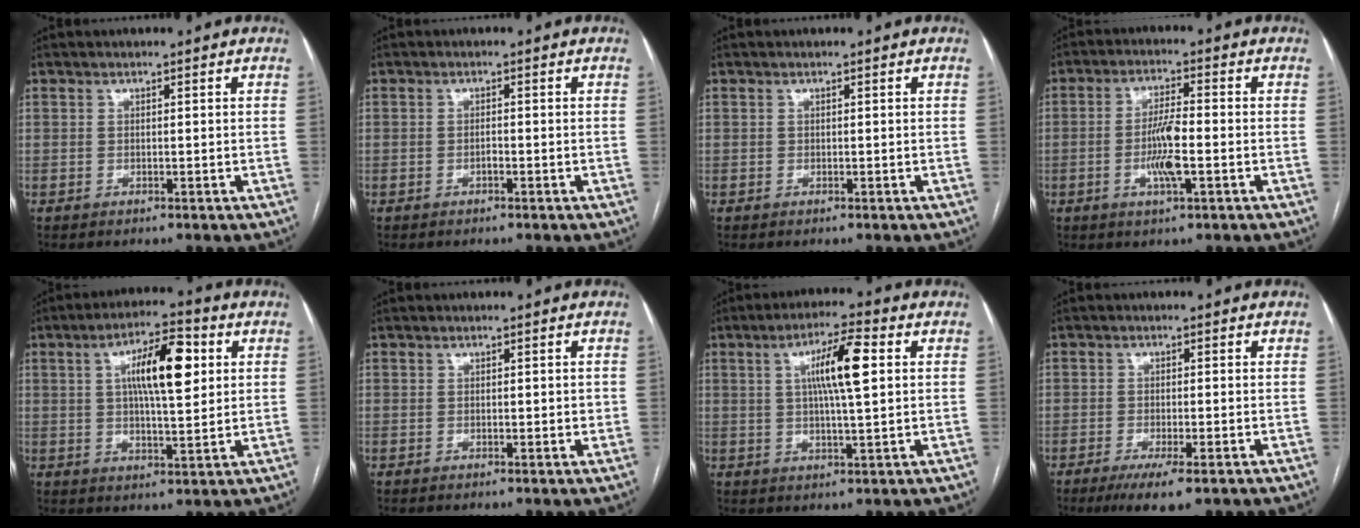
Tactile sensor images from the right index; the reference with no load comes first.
{"total": 0.8, "force": [-0.4, 0.3, 0.7], "torque": [-0.012, 0.001, -0.008]}
{"total": 0.0}
{"total": 6.4, "force": [-1.6, 0.7, 6.1], "torque": [-0.121, -0.003, -0.030]}
{"total": 10.8, "force": [2.8, 2.7, 10.1], "torque": [-0.174, 0.017, 0.045]}
{"total": 1.7, "force": [0.1, 1.0, 1.4], "torque": [-0.017, 0.002, 0.003]}
{"total": 8.7, "force": [2.0, 0.8, 8.4], "torque": [-0.152, 0.010, 0.033]}
{"total": 5.4, "force": [-3.2, 1.0, 4.2], "torque": [-0.071, -0.012, -0.049]}